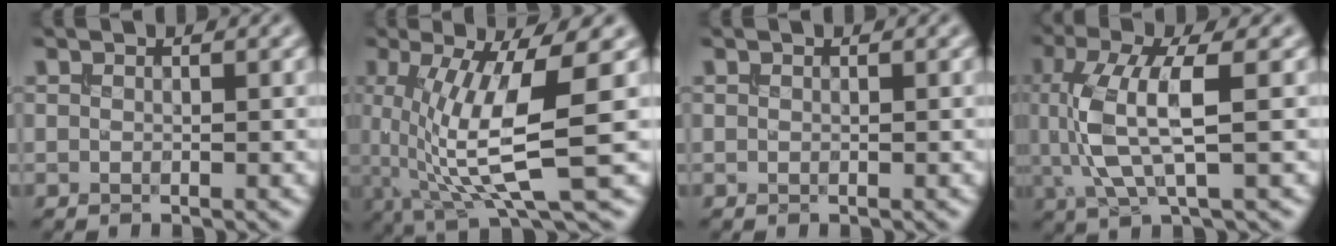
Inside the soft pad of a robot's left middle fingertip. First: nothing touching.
{"total": 9.3, "force": [0.1, 2.4, 9.0], "torque": [-0.161, -0.009, 0.007]}
{"total": 0.0}
{"total": 6.0, "force": [0.6, 1.9, 5.7], "torque": [-0.133, -0.002, 0.016]}